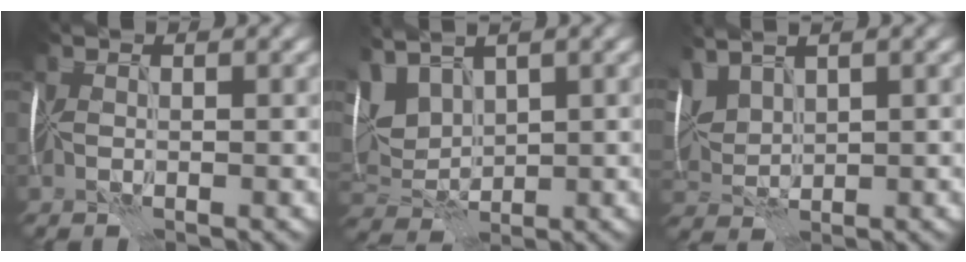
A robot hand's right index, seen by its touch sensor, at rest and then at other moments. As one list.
[{"total": 6.3, "force": [2.9, 3.2, 4.5], "torque": [-0.115, 0.012, 0.055]}, {"total": 4.4, "force": [2.8, 1.8, 2.8], "torque": [-0.077, 0.013, 0.058]}]